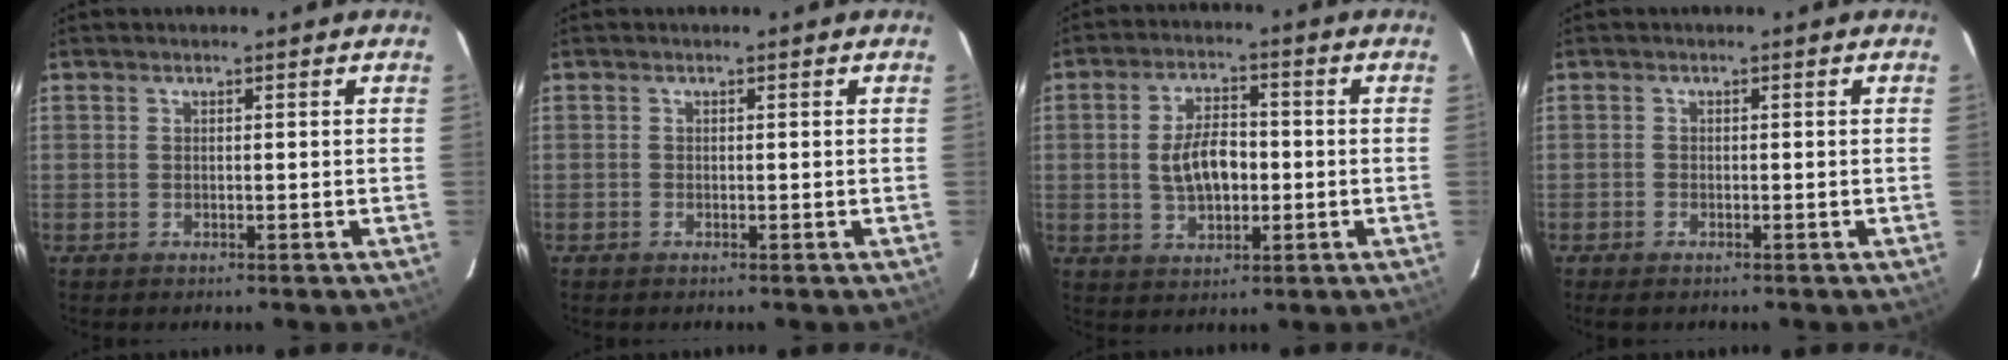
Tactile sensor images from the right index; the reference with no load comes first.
{"total": 0.0}
{"total": 8.1, "force": [-0.6, 4.4, 6.7], "torque": [-0.127, 0.009, -0.004]}
{"total": 1.6, "force": [-1.3, 0.6, 0.6], "torque": [-0.017, -0.004, -0.025]}